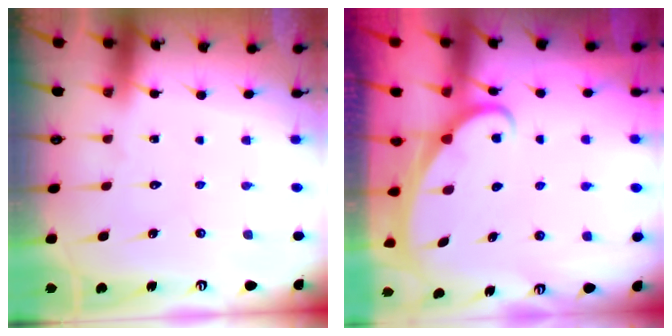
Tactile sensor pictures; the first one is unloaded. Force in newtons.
{"total": 2.2, "press": 2.2, "slide": 0.2}